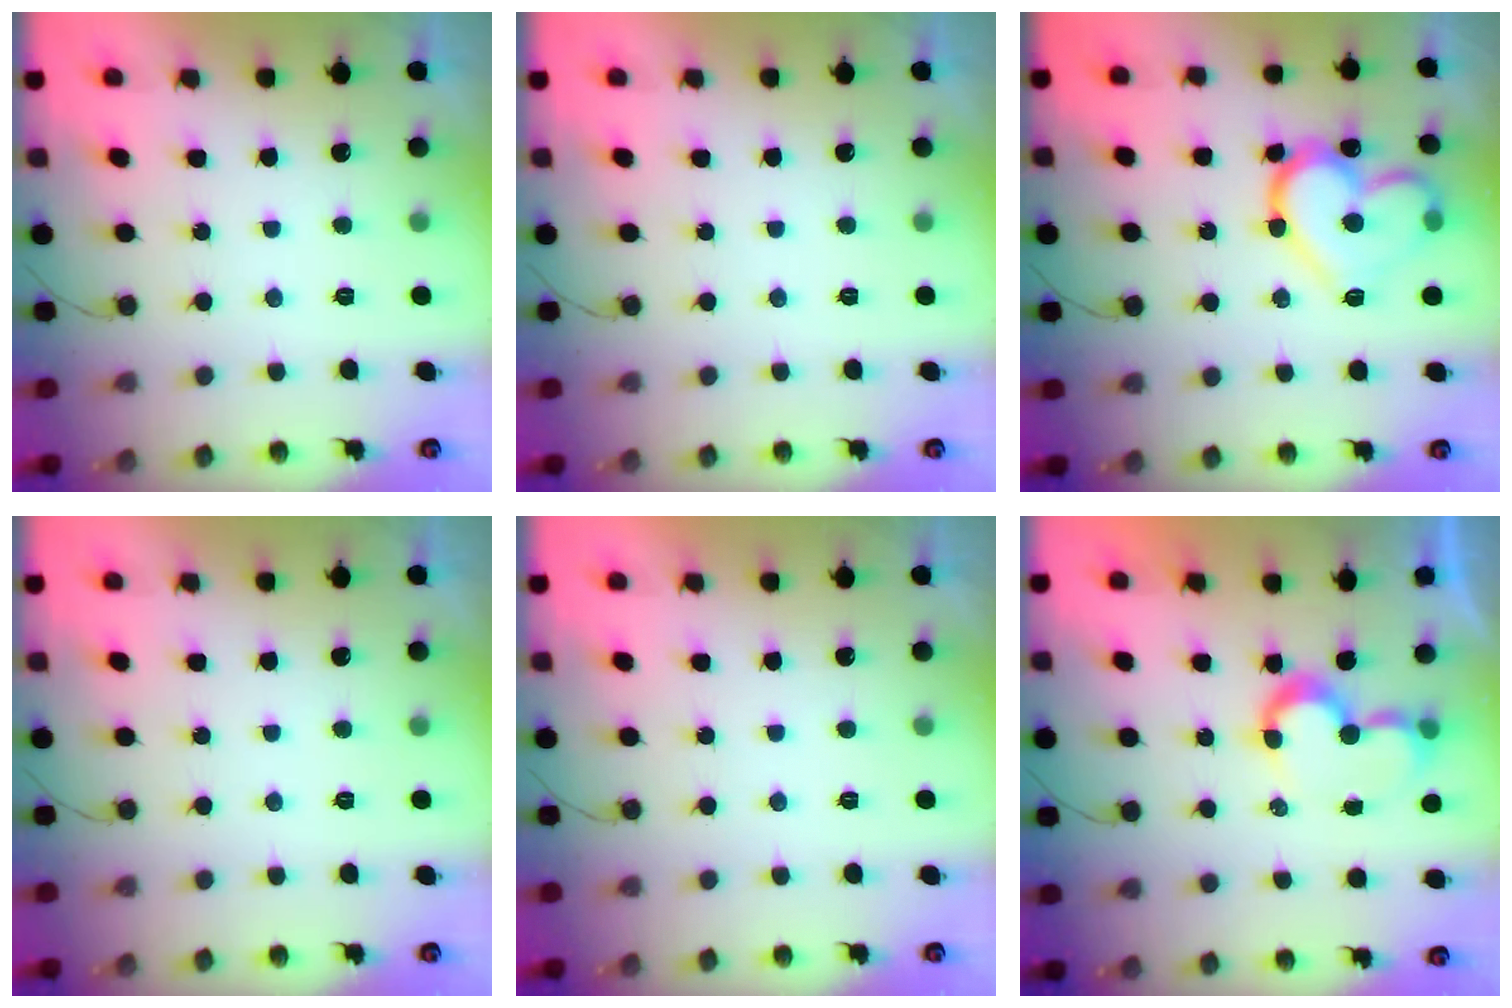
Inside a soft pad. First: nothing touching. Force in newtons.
{"total": 0.0}
{"total": 18.3, "press": 18.2, "slide": 1.9}
{"total": 0.0}
{"total": 1.7, "press": 1.7, "slide": 0.1}
{"total": 7.8, "press": 7.8, "slide": 0.6}